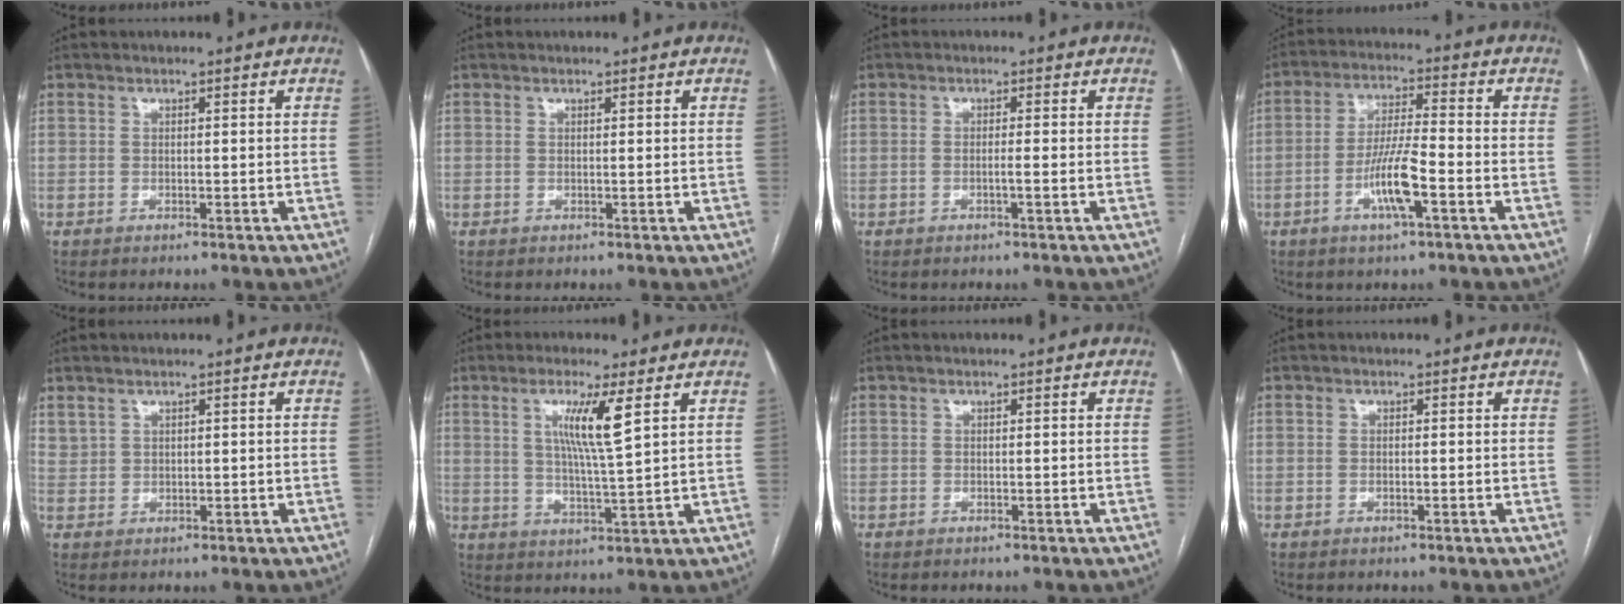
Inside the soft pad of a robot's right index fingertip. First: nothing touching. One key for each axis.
{"total": 0.0}
{"total": 1.3, "fx": -0.5, "fy": -0.2, "fz": 1.2, "tx": -0.021, "ty": 0.000, "tz": -0.010}
{"total": 8.4, "fx": -3.3, "fy": 0.8, "fz": 7.7, "tx": -0.150, "ty": 0.000, "tz": -0.061}
{"total": 1.7, "fx": 1.4, "fy": 1.0, "fz": 0.4, "tx": -0.009, "ty": 0.006, "tz": 0.032}
{"total": 7.2, "fx": 2.8, "fy": -0.6, "fz": 6.6, "tx": -0.123, "ty": -0.009, "tz": 0.053}
{"total": 0.0}
{"total": 0.5, "fx": -0.1, "fy": 0.1, "fz": 0.5, "tx": -0.011, "ty": -0.001, "tz": -0.001}